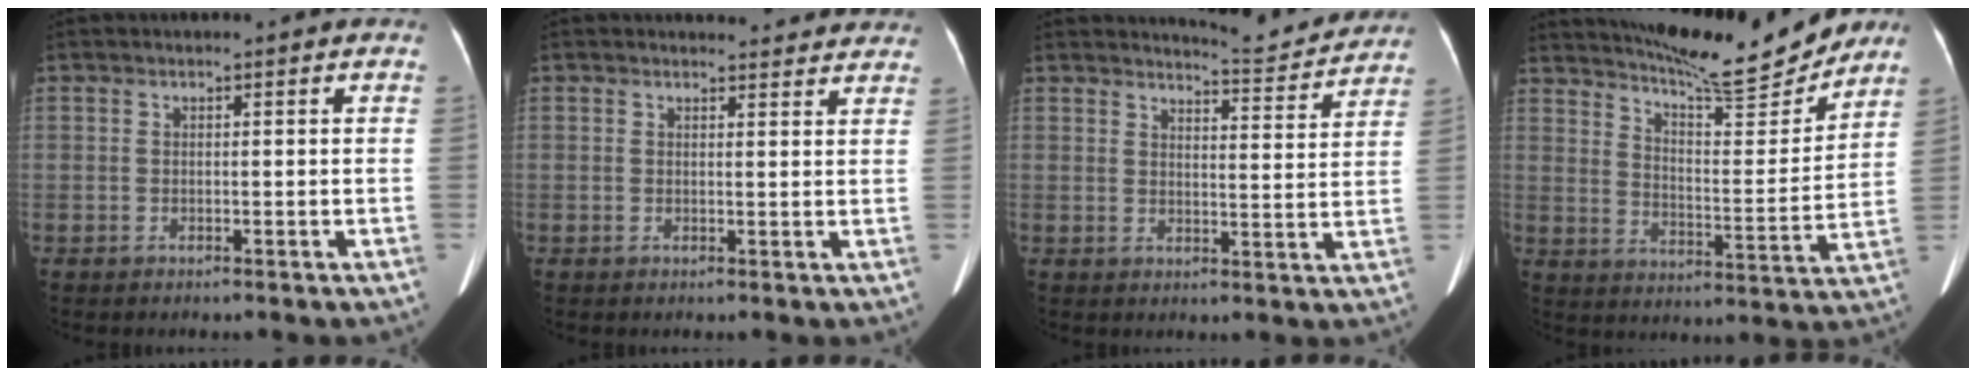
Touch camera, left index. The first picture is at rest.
{"total": 5.8, "force": [5.5, 1.9, 0.2], "torque": [0.014, 0.002, 0.041]}
{"total": 7.5, "force": [7.5, 0.1, 0.2], "torque": [-0.011, -0.017, 0.093]}
{"total": 17.0, "force": [15.6, 1.8, 6.5], "torque": [-0.105, -0.025, 0.224]}